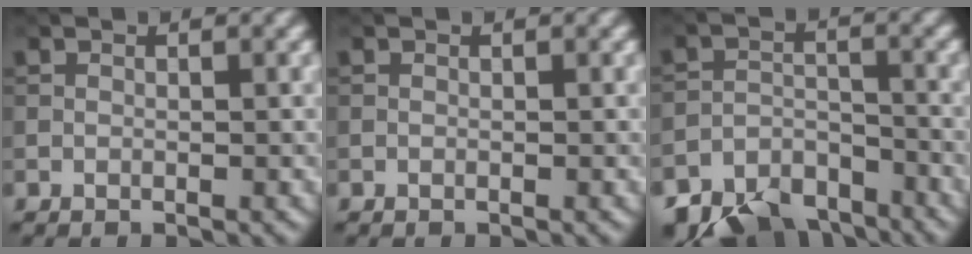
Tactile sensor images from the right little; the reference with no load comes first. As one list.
[{"total": 0.0}, {"total": 9.1, "force": [-8.0, 3.7, 2.3], "torque": [-0.036, -0.019, -0.124]}]